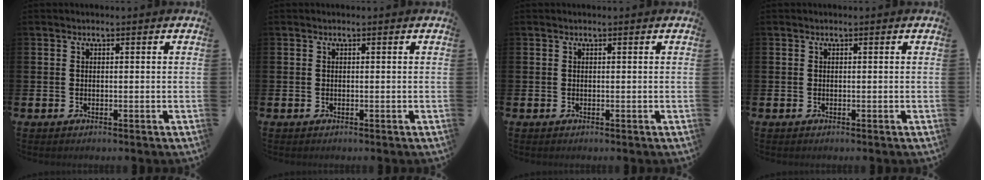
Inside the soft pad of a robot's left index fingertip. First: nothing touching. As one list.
[{"total": 0.0}, {"total": 0.0}, {"total": 0.0}]